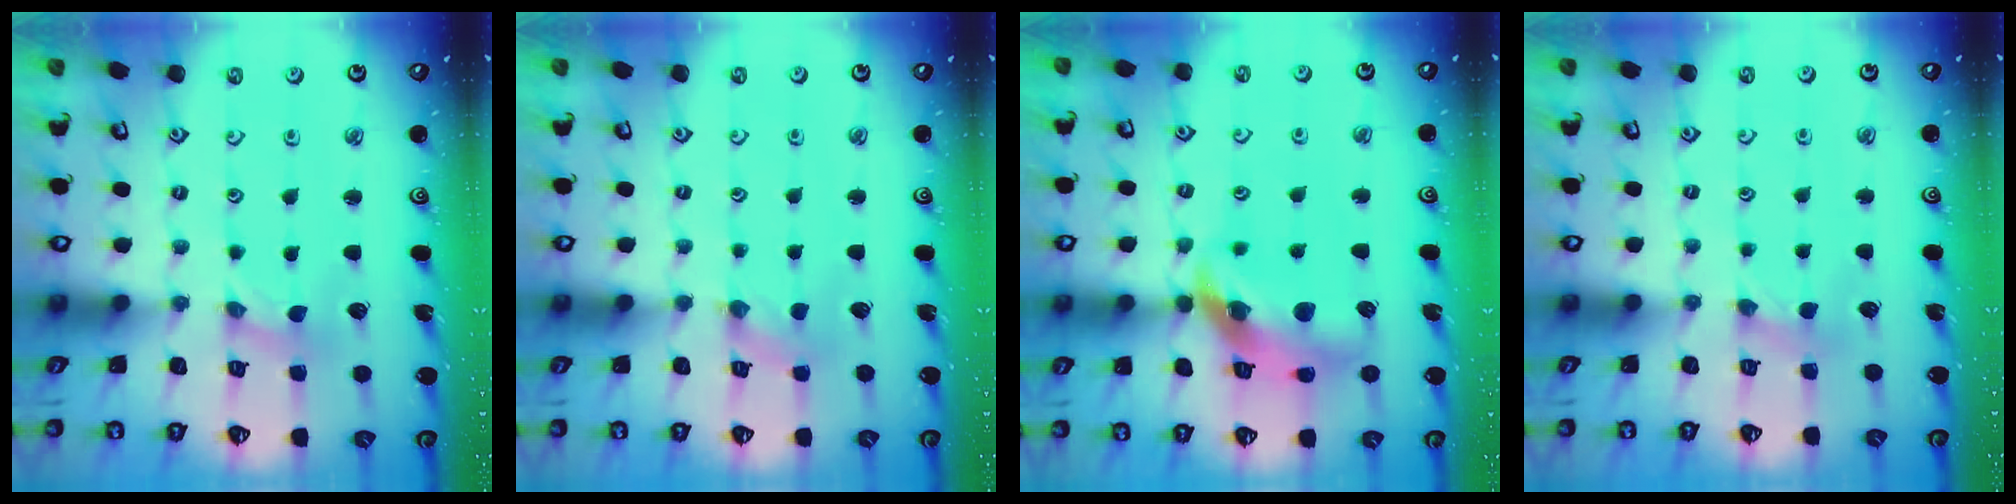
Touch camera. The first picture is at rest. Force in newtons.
{"total": 0.0}
{"total": 16.6, "press": 16.4, "slide": 2.2}
{"total": 1.9, "press": 1.8, "slide": 0.4}